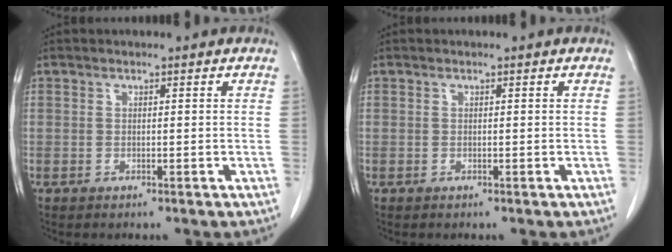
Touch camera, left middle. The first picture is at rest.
{"total": 0.0}